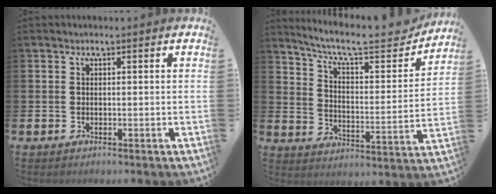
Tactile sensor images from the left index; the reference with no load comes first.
{"total": 8.9, "force": [7.8, 2.1, 3.7], "torque": [-0.090, -0.057, 0.126]}